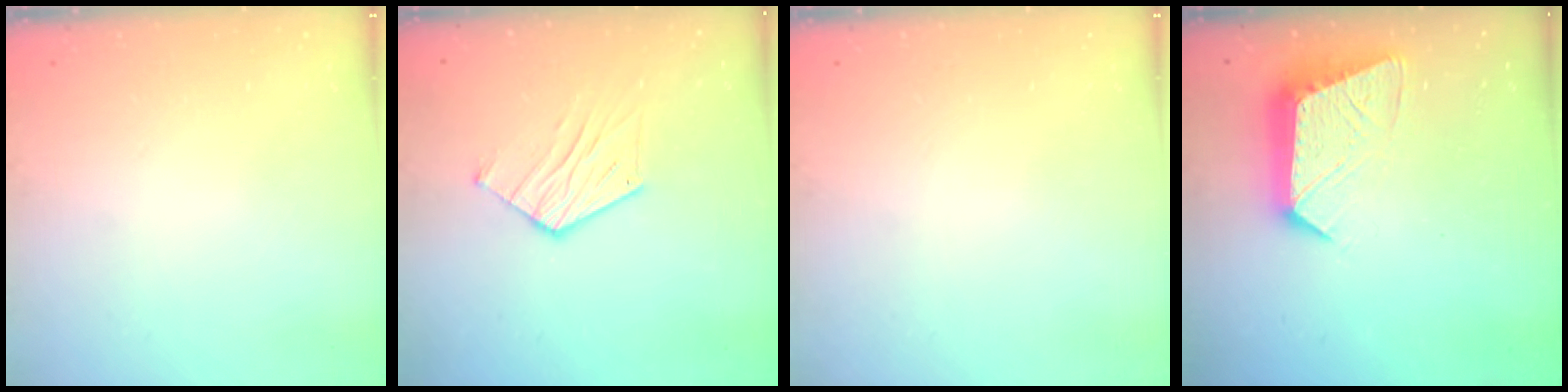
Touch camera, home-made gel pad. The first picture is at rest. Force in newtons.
{"total": 9.7, "press": 9.7, "slide": 0.8}
{"total": 0.0}
{"total": 12.3, "press": 12.2, "slide": 1.1}